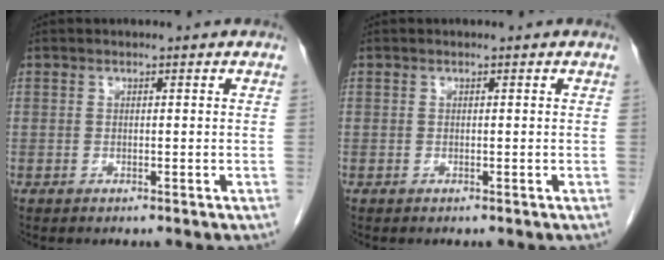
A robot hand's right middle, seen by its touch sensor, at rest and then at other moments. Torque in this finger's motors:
{"motor_torque": [-0.10, 0.09, -0.03, -0.02]}